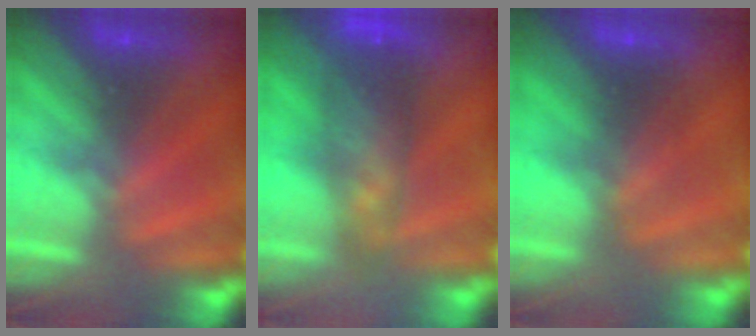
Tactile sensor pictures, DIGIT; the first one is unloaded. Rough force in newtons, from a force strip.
{"total": 10.4}
{"total": 2.7}